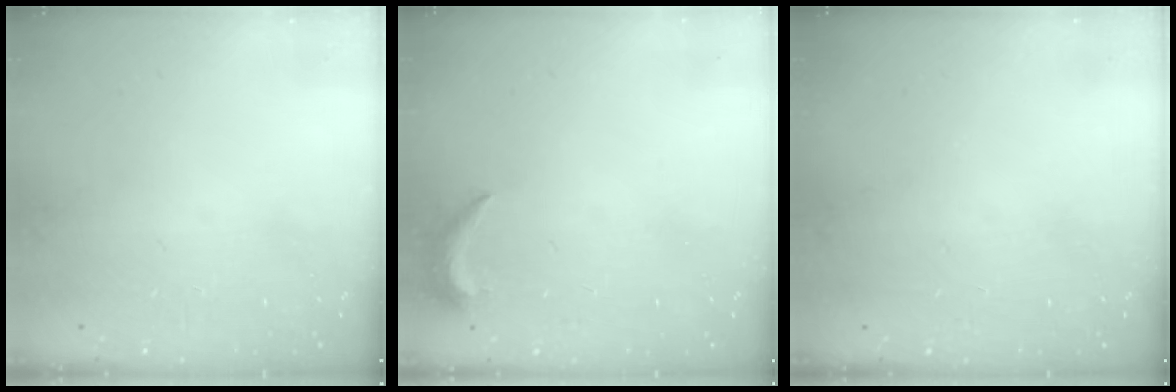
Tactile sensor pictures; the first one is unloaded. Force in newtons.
{"total": 5.1, "press": 5.1, "slide": 0.8}
{"total": 0.0}